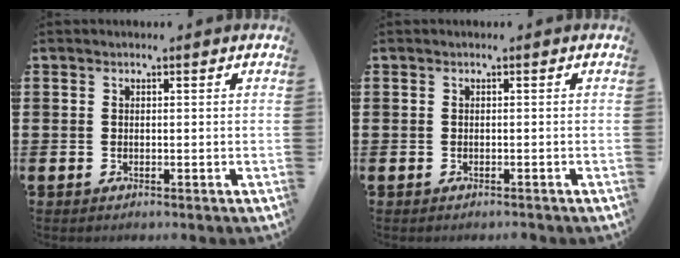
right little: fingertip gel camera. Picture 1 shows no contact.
{"total": 0.0}